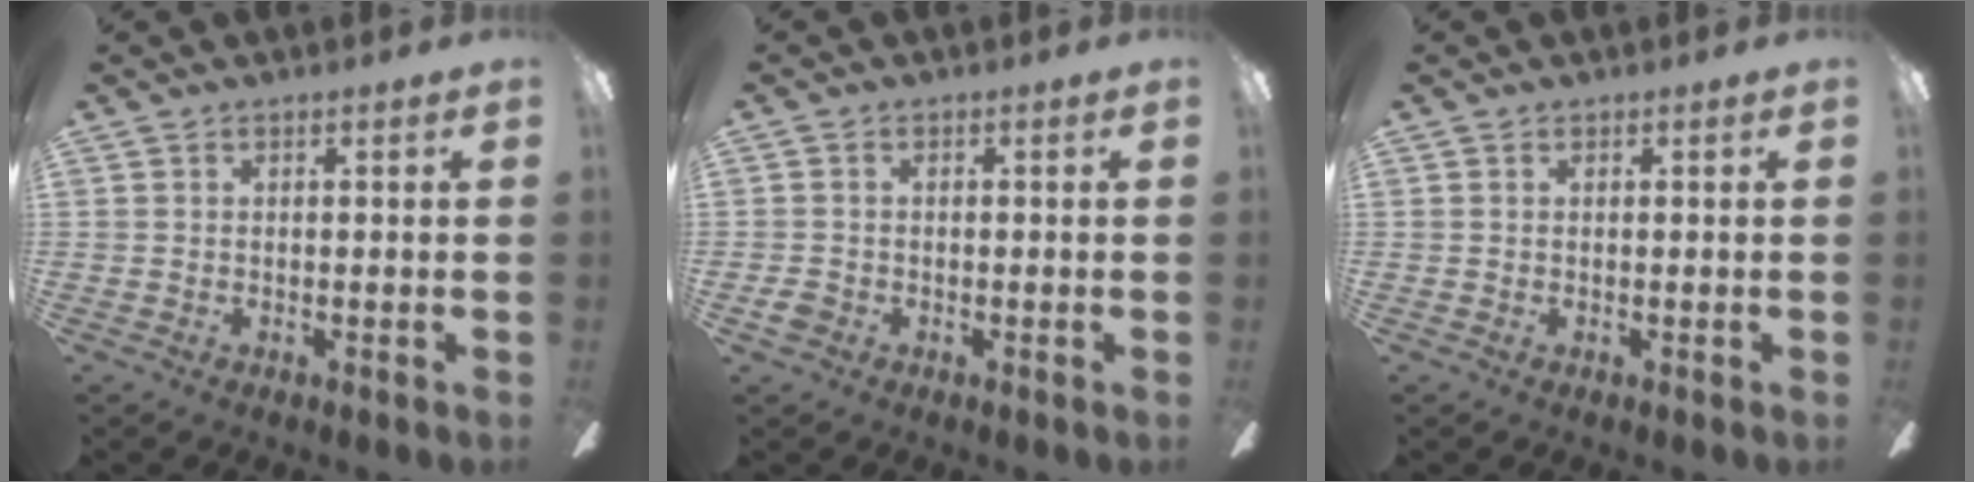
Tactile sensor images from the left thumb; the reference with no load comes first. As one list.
[{"total": 2.4, "force": [-1.1, 1.8, 1.2], "torque": [-0.025, 0.006, -0.022]}, {"total": 0.0}]